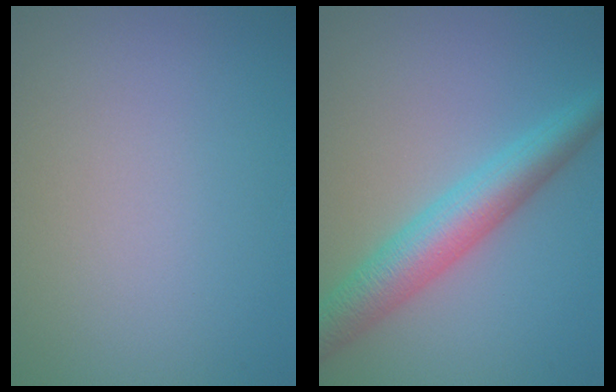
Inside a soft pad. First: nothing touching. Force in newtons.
{"total": 5.7, "press": 5.7, "slide": 0.0}